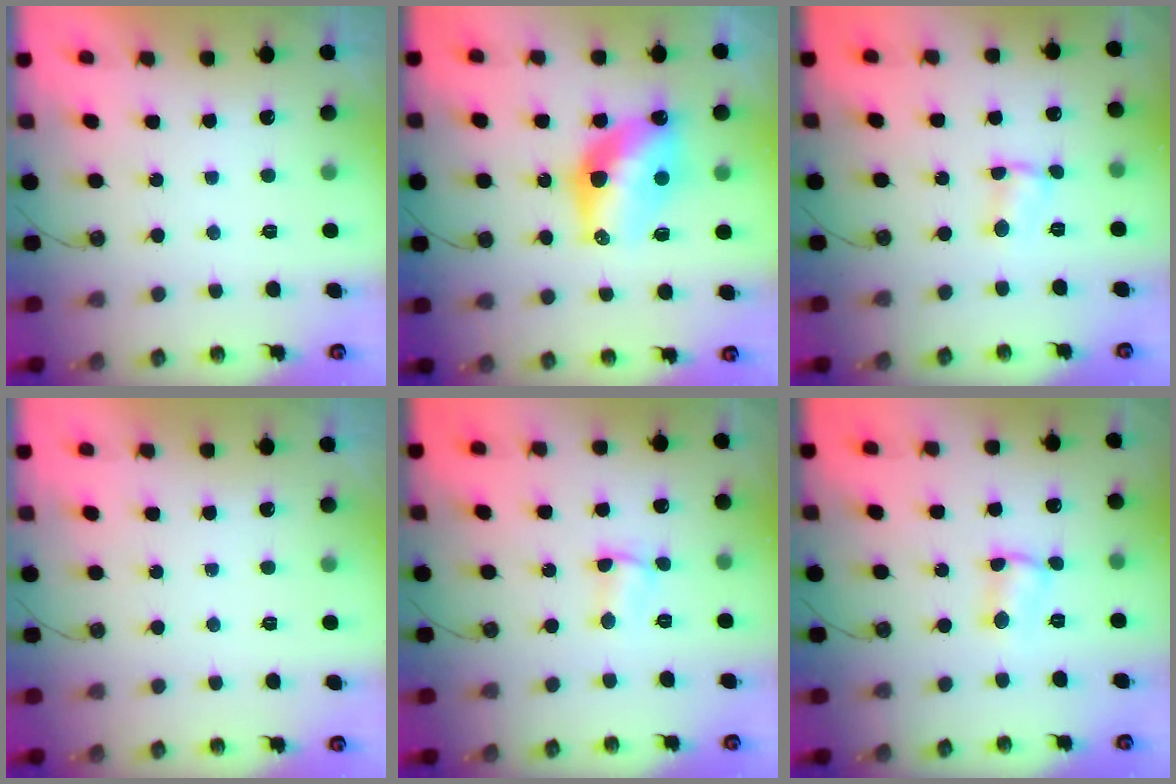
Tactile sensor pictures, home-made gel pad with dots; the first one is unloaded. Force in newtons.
{"total": 12.7, "press": 12.7, "slide": 0.8}
{"total": 1.5, "press": 1.4, "slide": 0.2}
{"total": 0.0}
{"total": 1.6, "press": 1.5, "slide": 0.5}
{"total": 2.6, "press": 2.6, "slide": 0.5}